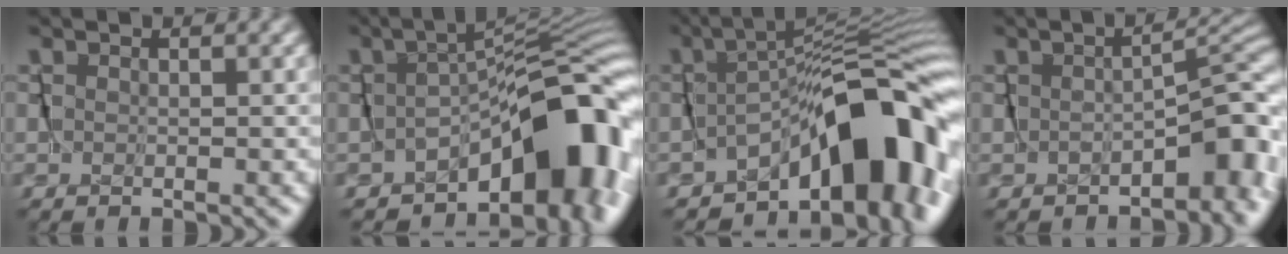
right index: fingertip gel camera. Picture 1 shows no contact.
{"total": 10.5, "force": [-5.2, 4.7, 7.8], "torque": [-0.092, -0.006, -0.073]}
{"total": 11.0, "force": [-5.6, 4.1, 8.6], "torque": [-0.099, 0.009, -0.088]}
{"total": 4.8, "force": [-3.1, 1.9, 3.1], "torque": [-0.023, 0.006, -0.052]}